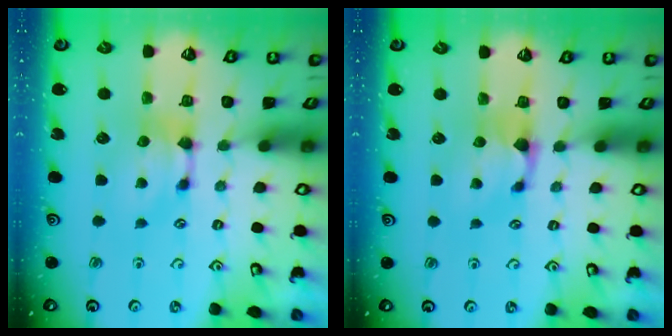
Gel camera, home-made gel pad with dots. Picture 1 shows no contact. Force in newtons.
{"total": 1.2, "press": 0.7, "slide": 1.0}